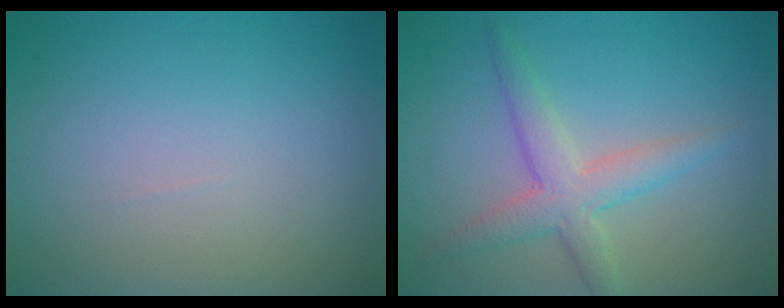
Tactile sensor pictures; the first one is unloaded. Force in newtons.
{"total": 3.5, "press": 3.5, "slide": 0.1}